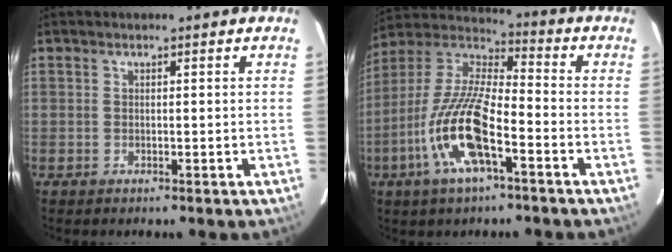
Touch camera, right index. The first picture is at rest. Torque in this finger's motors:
{"motor_torque": [1.79, -0.35, 1.06, 0.21]}